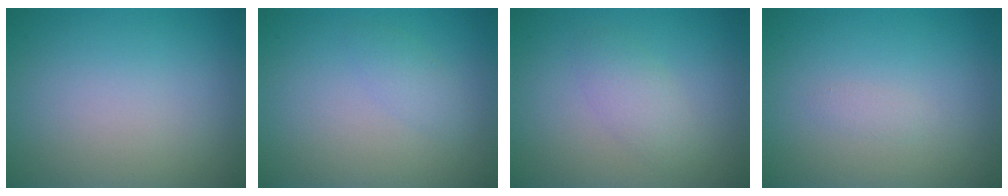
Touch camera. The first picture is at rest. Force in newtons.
{"total": 1.3, "press": 1.3, "slide": 0.0}
{"total": 2.1, "press": 2.1, "slide": 0.0}
{"total": 0.6, "press": 0.6, "slide": 0.0}